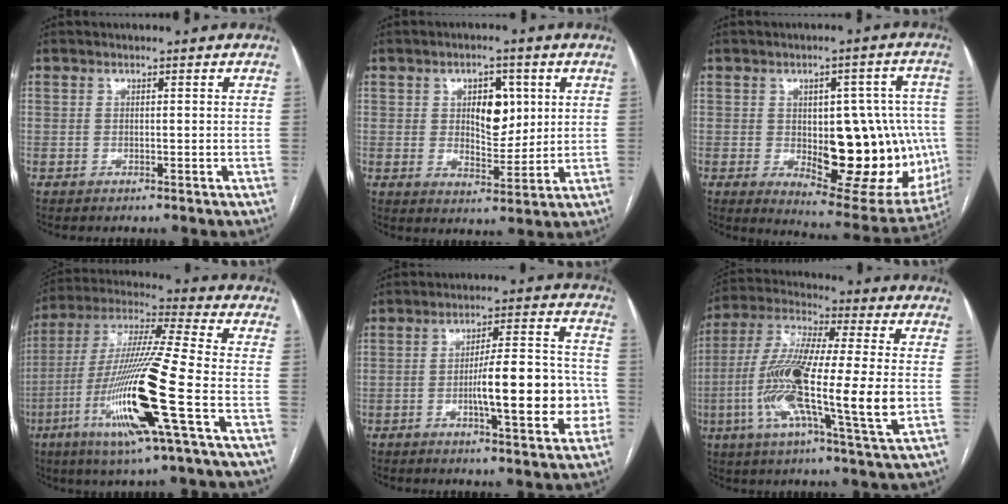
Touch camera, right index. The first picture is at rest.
{"total": 6.8, "force": [1.9, 3.5, 5.6], "torque": [-0.081, 0.005, 0.037]}
{"total": 20.1, "force": [-2.0, 8.3, 18.2], "torque": [-0.197, 0.014, -0.001]}
{"total": 18.8, "force": [-6.3, -0.4, 17.7], "torque": [-0.369, -0.023, -0.126]}
{"total": 13.0, "force": [-2.8, 2.8, 12.4], "torque": [-0.184, 0.018, -0.038]}
{"total": 19.2, "force": [-3.0, 1.3, 18.9], "torque": [-0.369, -0.011, -0.063]}